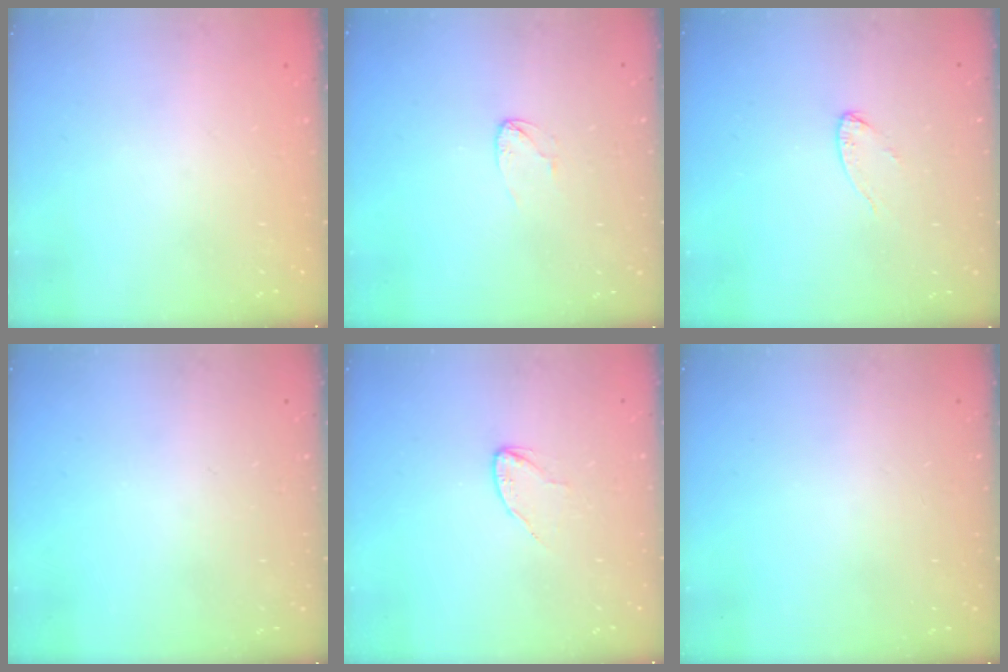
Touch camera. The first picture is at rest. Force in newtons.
{"total": 3.2, "press": 3.2, "slide": 0.2}
{"total": 3.8, "press": 3.7, "slide": 0.4}
{"total": 0.0}
{"total": 3.5, "press": 3.5, "slide": 0.3}
{"total": 0.0}